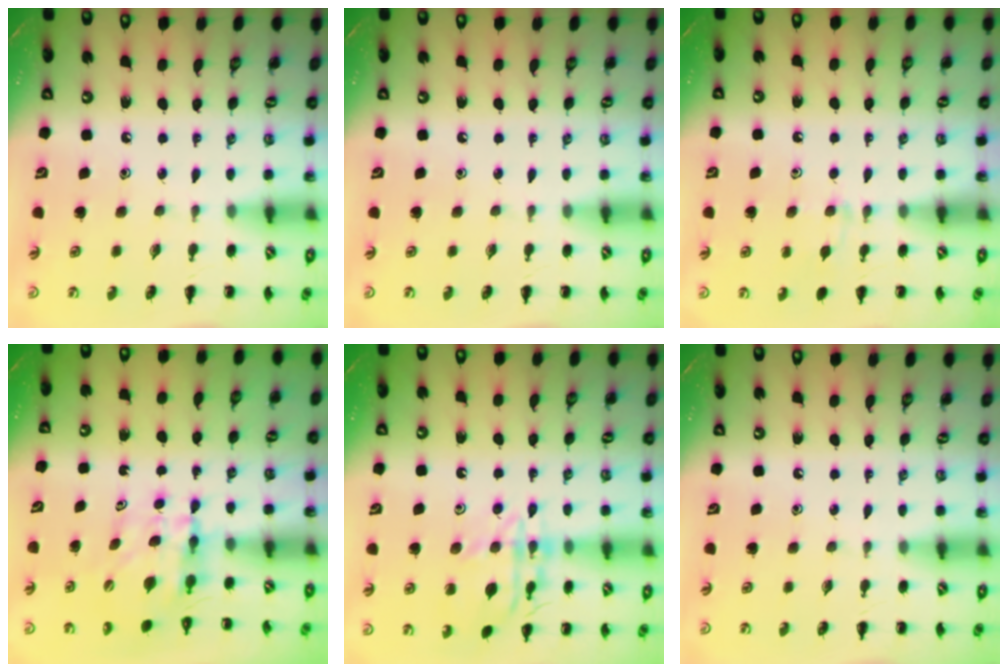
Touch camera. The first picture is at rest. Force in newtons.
{"total": 0.0}
{"total": 6.6, "press": 6.3, "slide": 2.1}
{"total": 4.9, "press": 4.9, "slide": 0.1}
{"total": 13.8, "press": 13.8, "slide": 1.0}
{"total": 0.0}